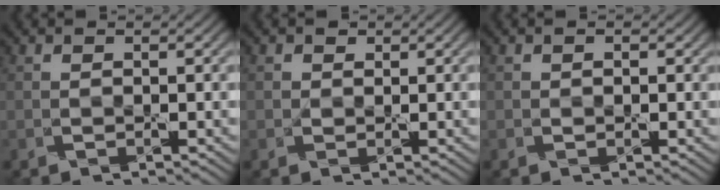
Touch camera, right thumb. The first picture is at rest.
{"total": 1.1, "force": [0.5, 0.9, -0.2], "torque": [0.005, 0.003, 0.004]}
{"total": 0.6, "force": [0.1, 0.5, 0.1], "torque": [0.001, -0.001, -0.002]}